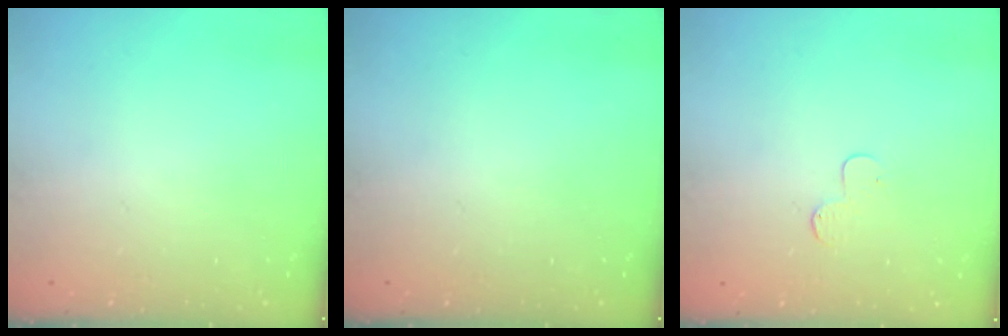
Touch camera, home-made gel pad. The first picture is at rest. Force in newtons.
{"total": 0.0}
{"total": 3.7, "press": 3.7, "slide": 0.3}